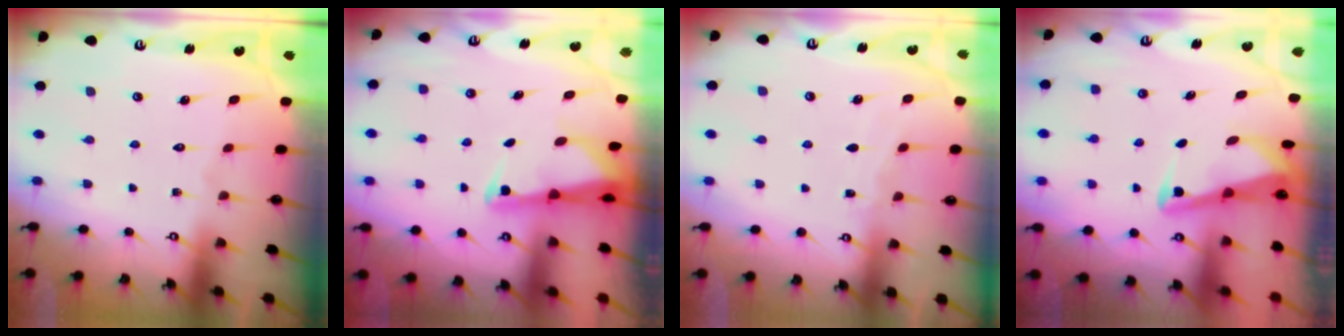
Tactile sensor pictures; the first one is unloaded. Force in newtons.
{"total": 2.6, "press": 2.6, "slide": 0.5}
{"total": 3.6, "press": 3.6, "slide": 0.5}
{"total": 2.8, "press": 2.8, "slide": 0.4}